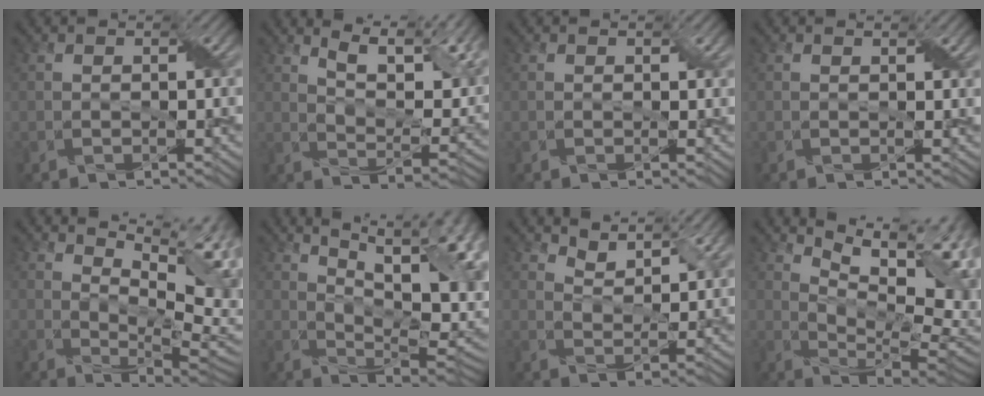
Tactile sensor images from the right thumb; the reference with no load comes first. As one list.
[{"total": 14.0, "force": [9.2, 4.3, 9.6], "torque": [-0.172, 0.012, 0.130]}, {"total": 0.5, "force": [0.3, 0.3, 0.3], "torque": [-0.003, -0.001, 0.005]}, {"total": 0.6, "force": [0.5, 0.1, 0.3], "torque": [-0.005, 0.000, 0.009]}, {"total": 12.0, "force": [5.6, 3.9, 9.9], "torque": [-0.160, 0.009, 0.078]}, {"total": 16.0, "force": [5.8, 5.9, 13.7], "torque": [-0.201, 0.034, 0.095]}, {"total": 4.8, "force": [4.0, 1.4, 2.3], "torque": [-0.054, -0.007, 0.075]}, {"total": 13.8, "force": [6.3, 4.8, 11.3], "torque": [-0.188, 0.012, 0.097]}]